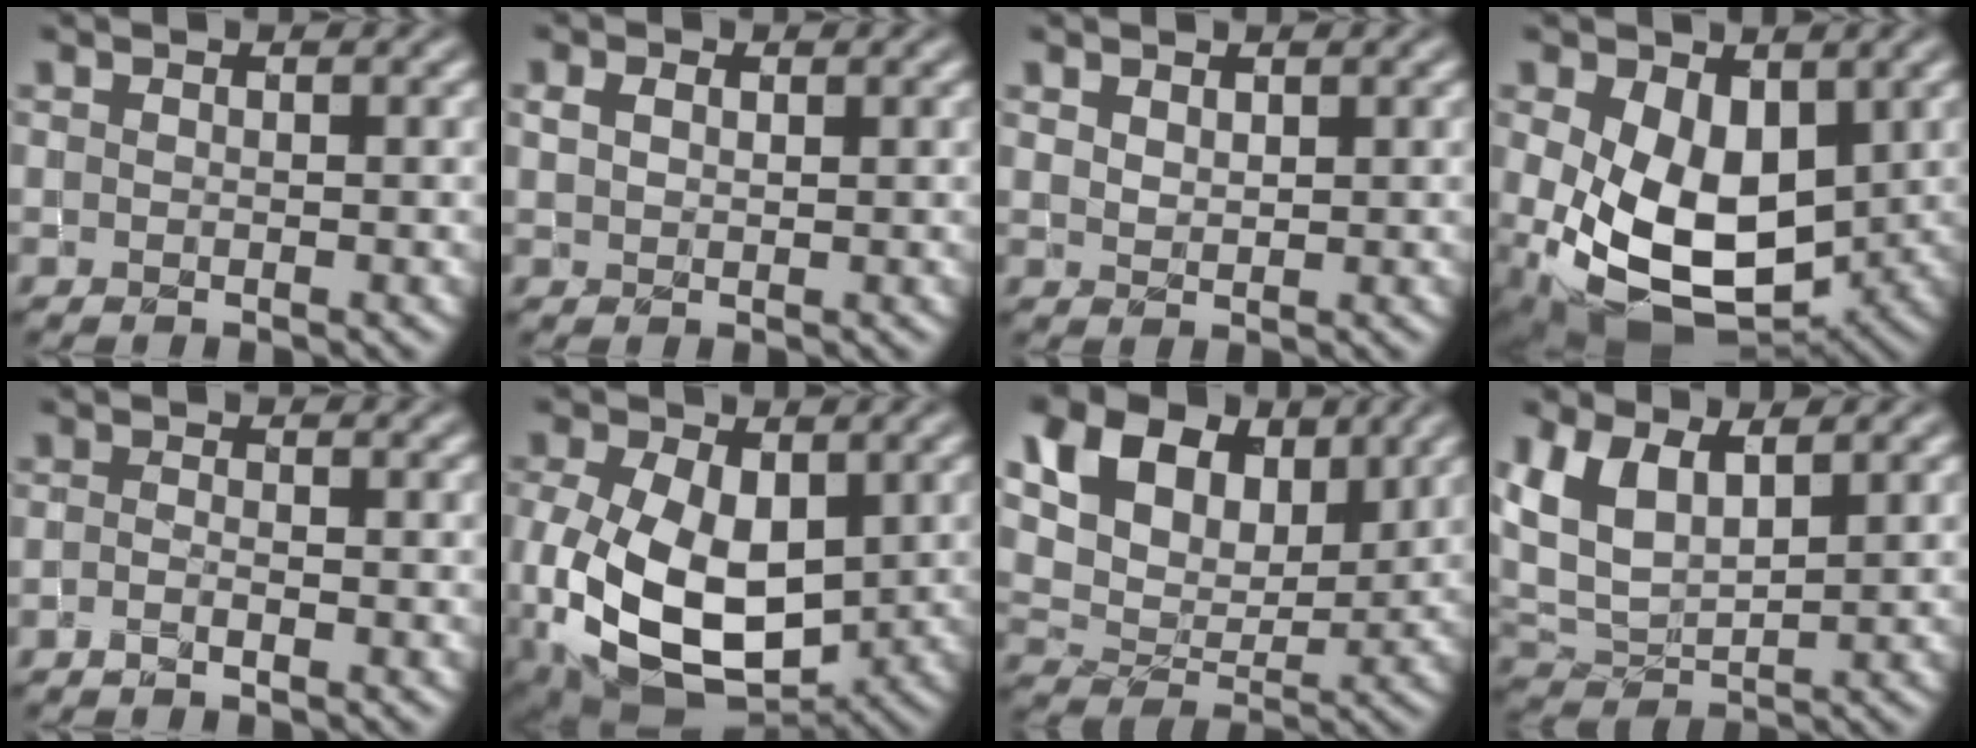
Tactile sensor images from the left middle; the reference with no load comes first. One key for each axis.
{"total": 1.3, "fx": 0.7, "fy": 0.8, "fz": 0.8, "tx": -0.019, "ty": 0.004, "tz": 0.014}
{"total": 1.1, "fx": 1.0, "fy": 0.5, "fz": 0.3, "tx": -0.011, "ty": -0.001, "tz": 0.022}
{"total": 10.2, "fx": -0.1, "fy": 6.6, "fz": 7.8, "tx": -0.165, "ty": -0.032, "tz": 0.015}
{"total": 1.0, "fx": -0.7, "fy": 0.2, "fz": 0.7, "tx": -0.016, "ty": 0.000, "tz": -0.015}
{"total": 12.4, "fx": -1.4, "fy": 7.6, "fz": 9.8, "tx": -0.224, "ty": -0.032, "tz": -0.016}
{"total": 10.1, "fx": 5.5, "fy": 6.4, "fz": 5.6, "tx": -0.122, "ty": 0.010, "tz": 0.093}
{"total": 5.6, "fx": 2.4, "fy": 2.9, "fz": 4.1, "tx": -0.098, "ty": 0.002, "tz": 0.045}